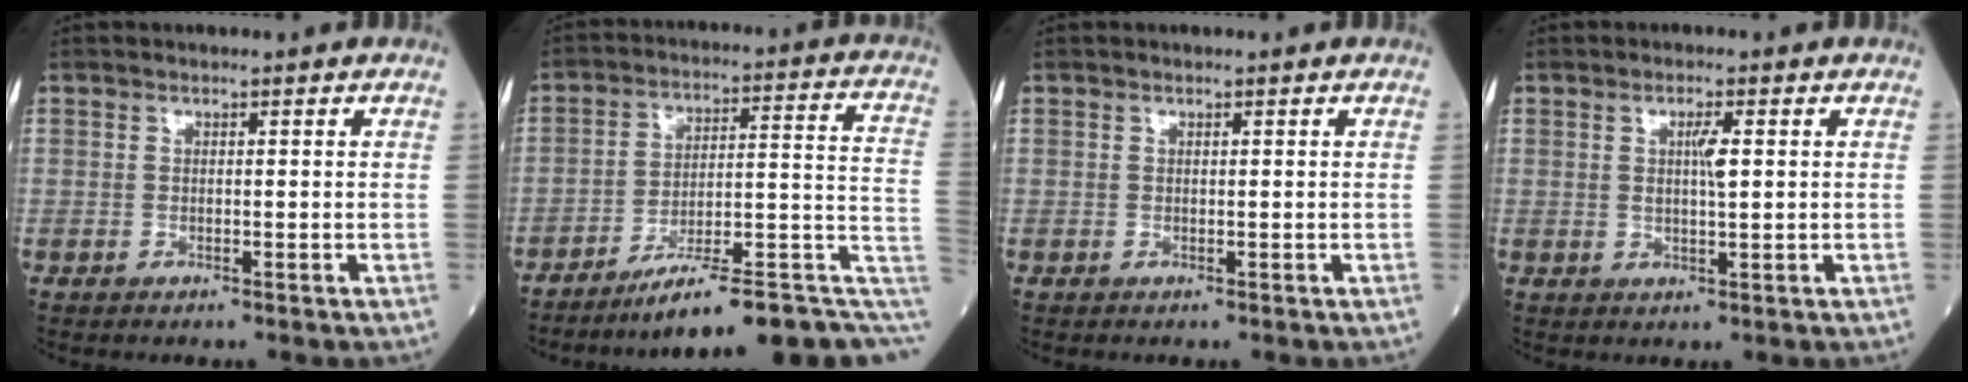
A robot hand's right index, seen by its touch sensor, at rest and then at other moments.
{"total": 17.3, "force": [-11.3, 2.8, 12.9], "torque": [-0.112, 0.059, -0.159]}
{"total": 0.0}
{"total": 2.9, "force": [0.7, 0.3, 2.8], "torque": [-0.051, -0.001, 0.012]}